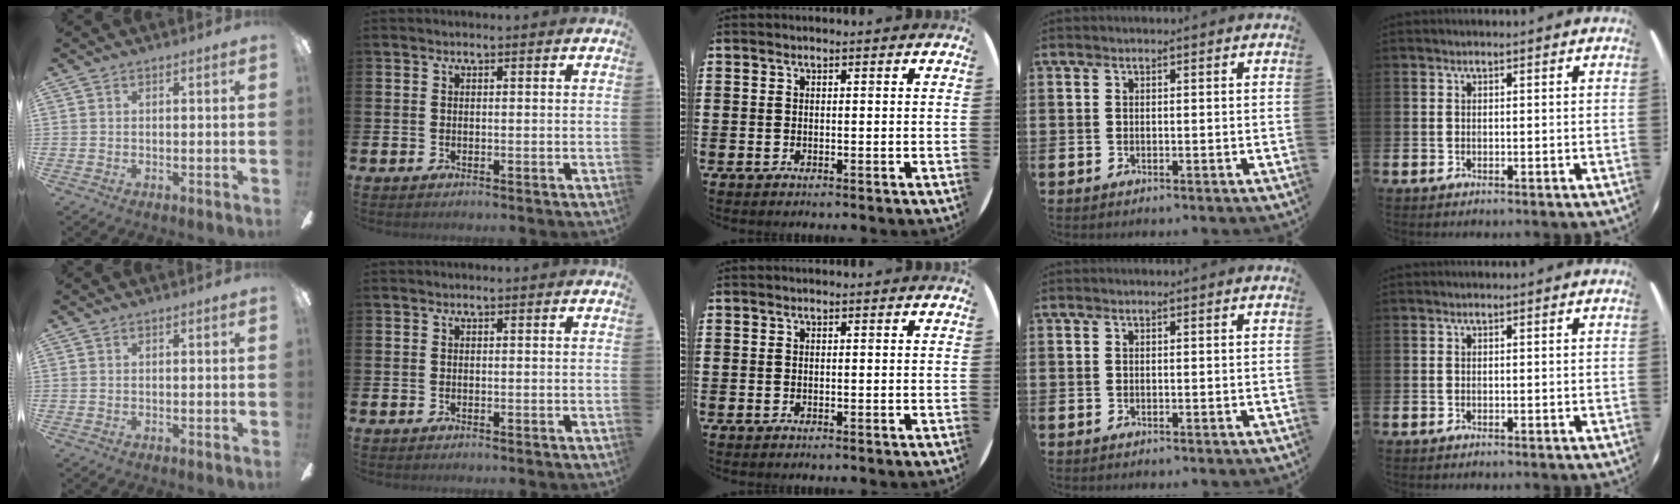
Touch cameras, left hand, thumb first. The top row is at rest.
{}